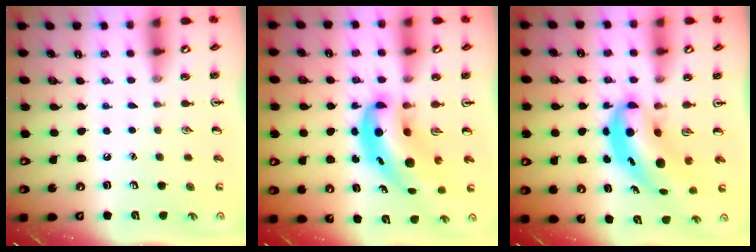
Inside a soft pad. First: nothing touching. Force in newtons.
{"total": 9.5, "press": 9.0, "slide": 3.1}
{"total": 6.9, "press": 6.6, "slide": 1.8}